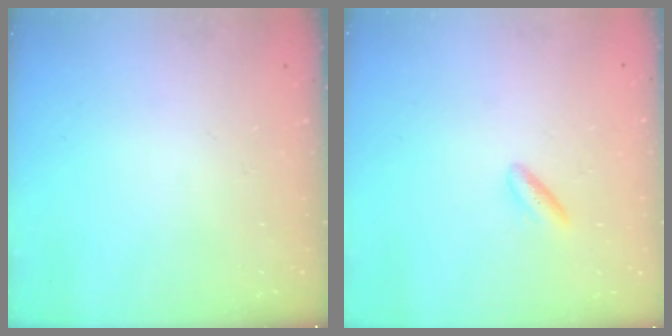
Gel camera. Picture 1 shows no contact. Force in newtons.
{"total": 3.7, "press": 3.5, "slide": 1.3}